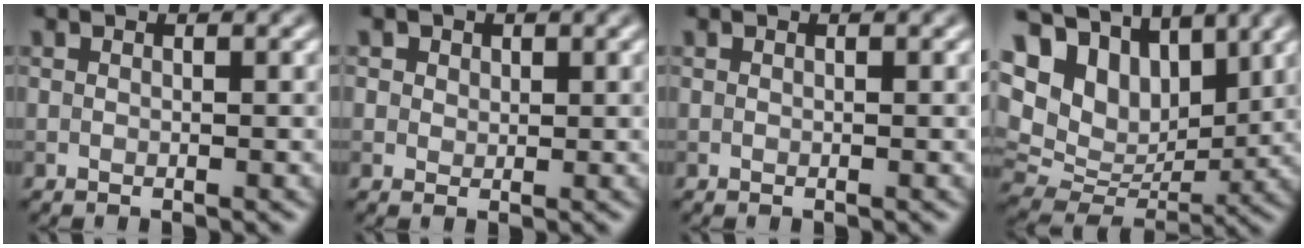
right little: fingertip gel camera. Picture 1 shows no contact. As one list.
[{"total": 2.6, "force": [1.5, 1.9, 1.0], "torque": [-0.022, 0.007, 0.016]}, {"total": 0.0}, {"total": 13.7, "force": [5.9, 9.1, 8.4], "torque": [-0.188, 0.025, 0.120]}]